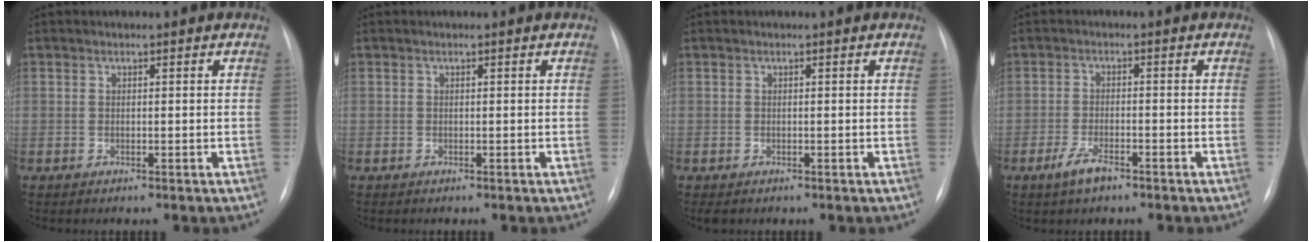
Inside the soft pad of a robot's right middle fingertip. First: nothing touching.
{"total": 0.0}
{"total": 1.0, "force": [-0.7, 0.6, 0.4], "torque": [-0.006, 0.000, -0.005]}
{"total": 3.7, "force": [-2.5, 1.1, 2.5], "torque": [-0.058, -0.002, -0.046]}